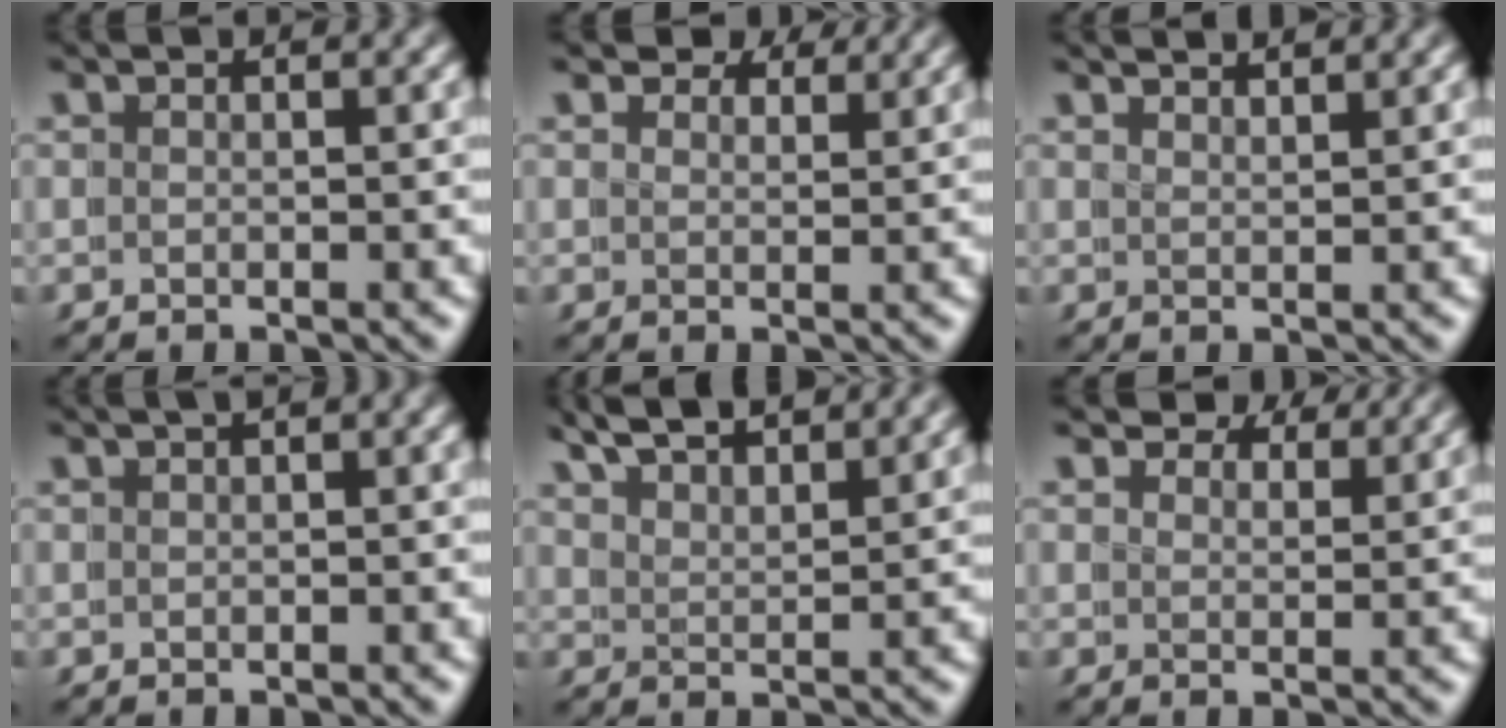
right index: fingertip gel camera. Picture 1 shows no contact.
{"total": 2.5, "force": [2.5, 0.1, 0.1], "torque": [0.001, -0.003, 0.039]}
{"total": 2.5, "force": [2.3, -1.0, 0.0], "torque": [0.004, 0.000, 0.040]}
{"total": 1.1, "force": [0.1, 0.7, 0.9], "torque": [0.001, 0.014, -0.006]}
{"total": 4.9, "force": [4.7, -0.1, 1.1], "torque": [-0.027, 0.005, 0.081]}
{"total": 3.2, "force": [3.2, 0.2, 0.3], "torque": [0.000, -0.001, 0.050]}